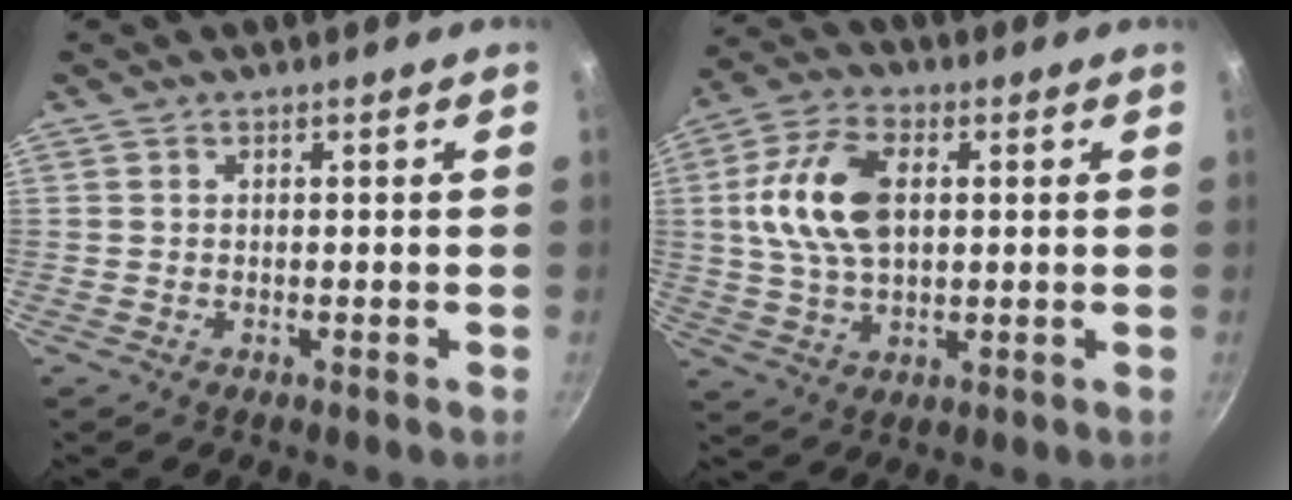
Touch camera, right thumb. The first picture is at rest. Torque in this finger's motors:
{"motor_torque": [-0.48, 0.82, 0.19, 0.13, 0.31]}